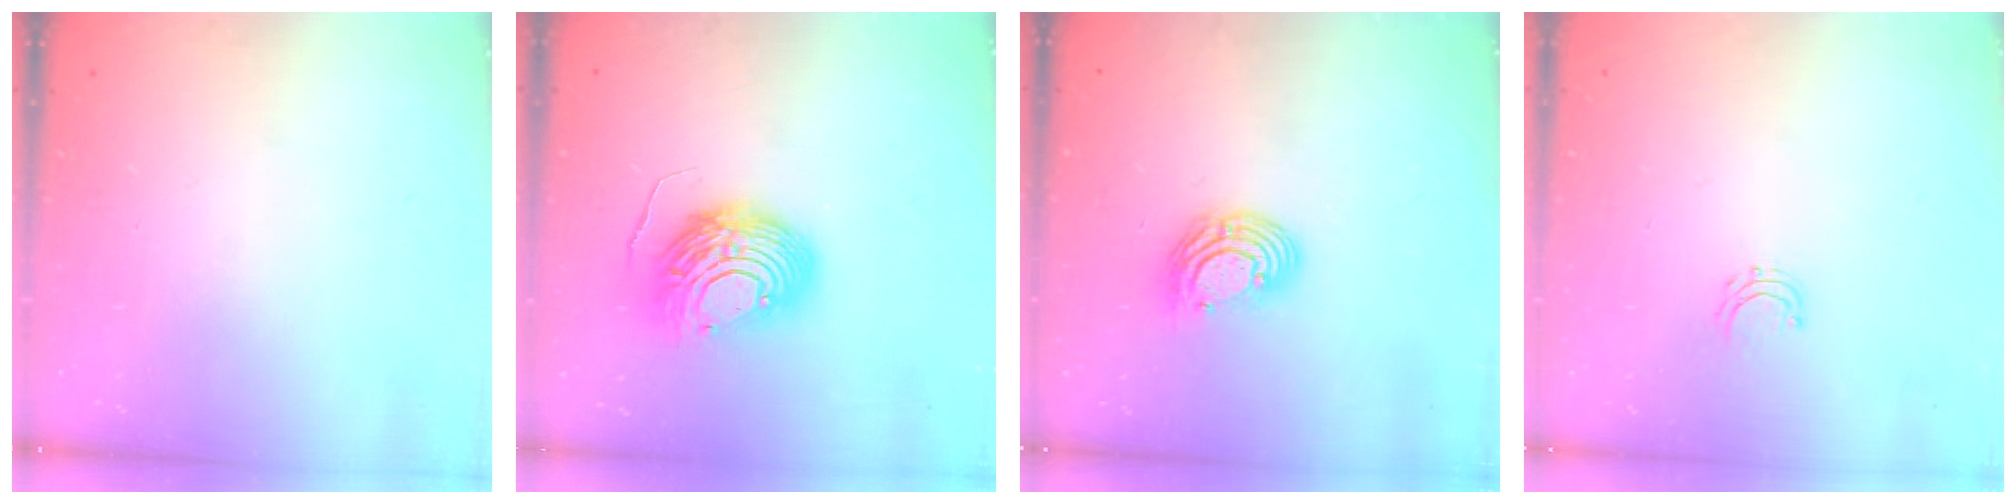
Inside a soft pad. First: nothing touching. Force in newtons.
{"total": 13.1, "press": 13.1, "slide": 1.3}
{"total": 9.5, "press": 9.4, "slide": 1.7}
{"total": 3.7, "press": 3.7, "slide": 0.3}